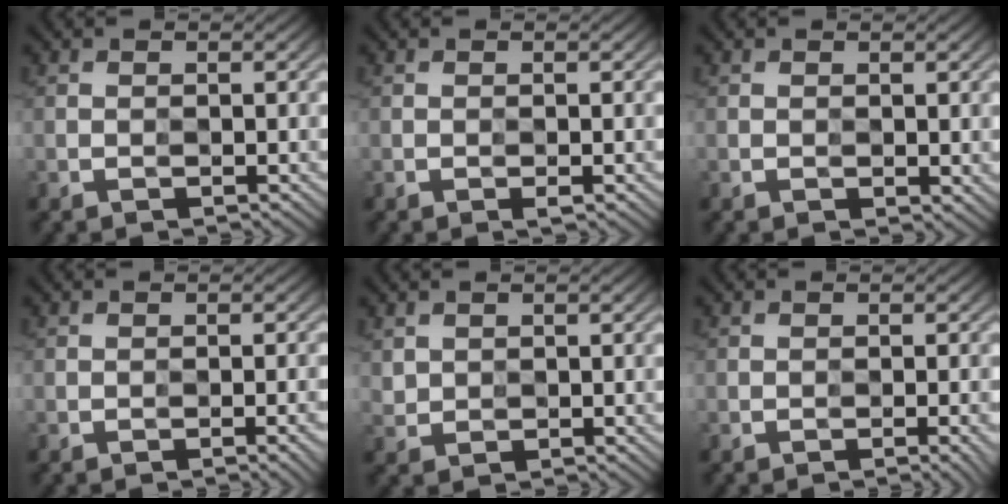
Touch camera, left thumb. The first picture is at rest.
{"total": 0.6, "force": [-0.4, 0.1, 0.4], "torque": [-0.006, 0.000, -0.007]}
{"total": 0.9, "force": [0.1, 0.6, 0.7], "torque": [-0.009, -0.002, 0.003]}
{"total": 2.5, "force": [-1.8, 0.2, 1.7], "torque": [-0.016, -0.003, -0.019]}
{"total": 1.6, "force": [1.4, 0.7, -0.6], "torque": [0.003, 0.000, 0.033]}
{"total": 2.4, "force": [-1.7, 0.2, 1.6], "torque": [-0.014, -0.003, -0.018]}